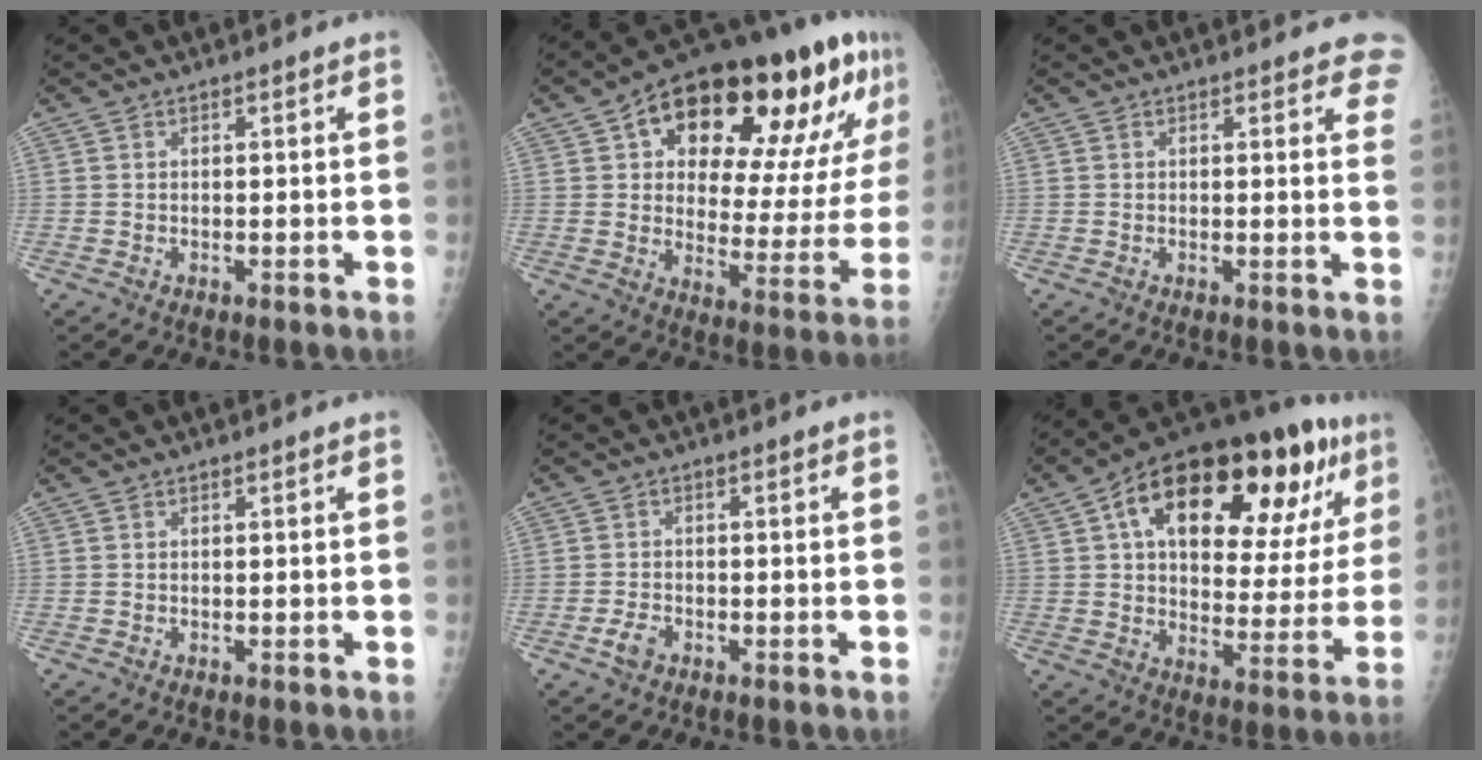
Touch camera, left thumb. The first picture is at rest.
{"total": 29.4, "force": [14.5, 12.6, 22.3], "torque": [-0.282, -0.003, 0.216]}
{"total": 4.7, "force": [3.9, 1.8, 1.8], "torque": [0.013, -0.016, 0.026]}
{"total": 0.0}
{"total": 2.8, "force": [-1.5, 1.8, 1.6], "torque": [-0.029, 0.006, -0.028]}
{"total": 30.5, "force": [13.4, 14.1, 23.5], "torque": [-0.316, 0.020, 0.201]}